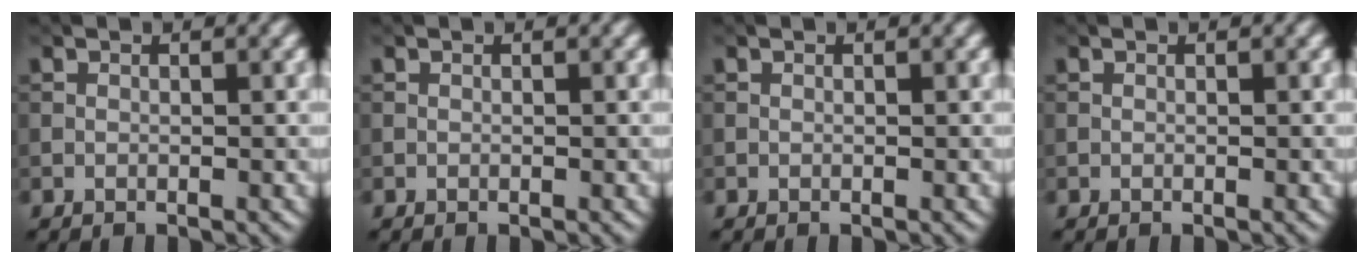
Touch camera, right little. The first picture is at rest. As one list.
[{"total": 0.0}, {"total": 0.0}, {"total": 0.0}]